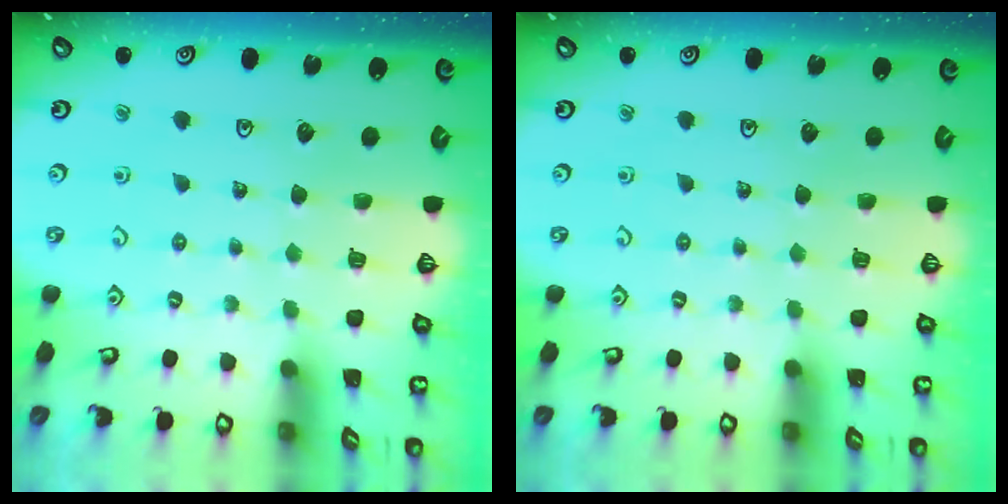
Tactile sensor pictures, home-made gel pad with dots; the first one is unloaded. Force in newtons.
{"total": 0.0}